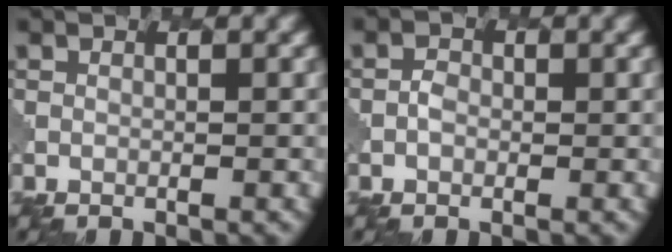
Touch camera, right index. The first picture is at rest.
{"total": 0.8, "force": [-0.2, 0.7, 0.2], "torque": [-0.005, 0.001, -0.004]}